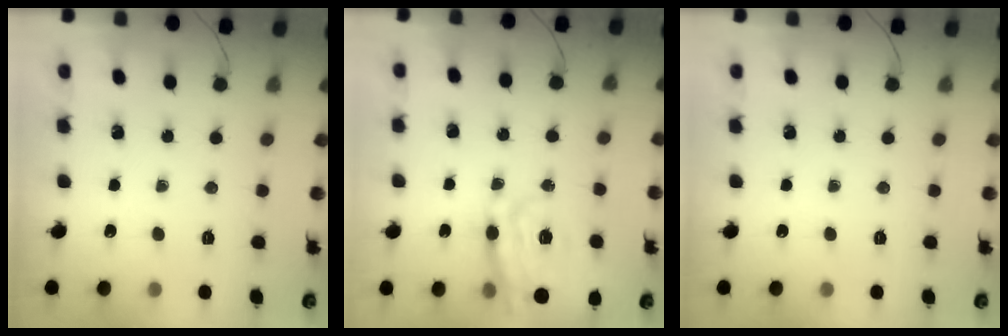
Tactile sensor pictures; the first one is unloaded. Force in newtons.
{"total": 21.4, "press": 21.1, "slide": 3.6}
{"total": 0.0}